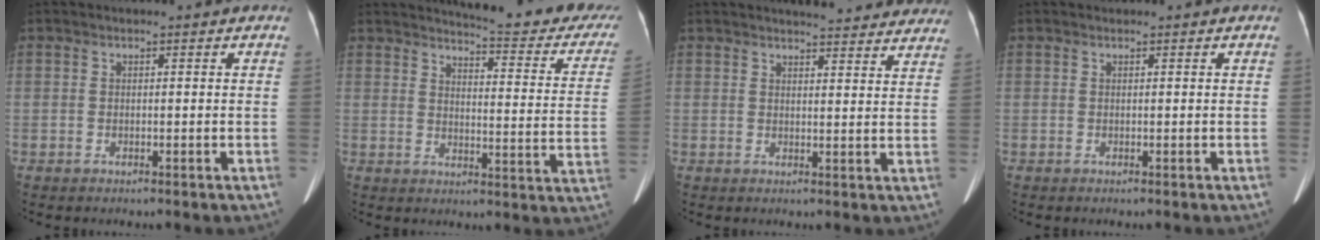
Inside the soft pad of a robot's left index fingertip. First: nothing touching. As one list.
[{"total": 19.9, "force": [18.5, 2.4, 6.9], "torque": [-0.078, -0.097, 0.195]}, {"total": 16.1, "force": [15.1, 2.9, 4.8], "torque": [-0.040, -0.018, 0.160]}, {"total": 0.0}]